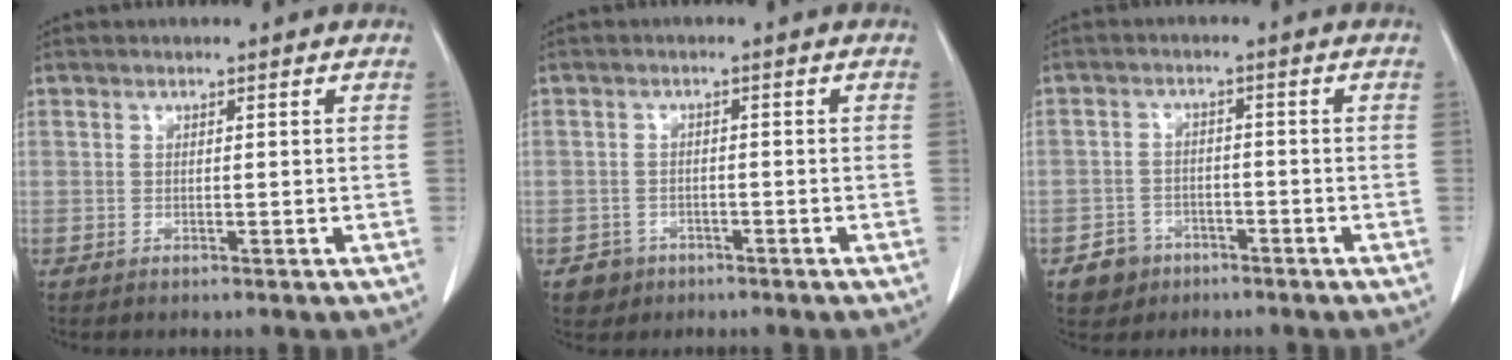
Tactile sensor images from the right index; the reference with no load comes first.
{"total": 2.8, "force": [-1.5, 2.3, 0.1], "torque": [0.000, 0.011, -0.022]}
{"total": 4.3, "force": [-2.6, 3.4, 0.5], "torque": [-0.006, 0.012, -0.038]}